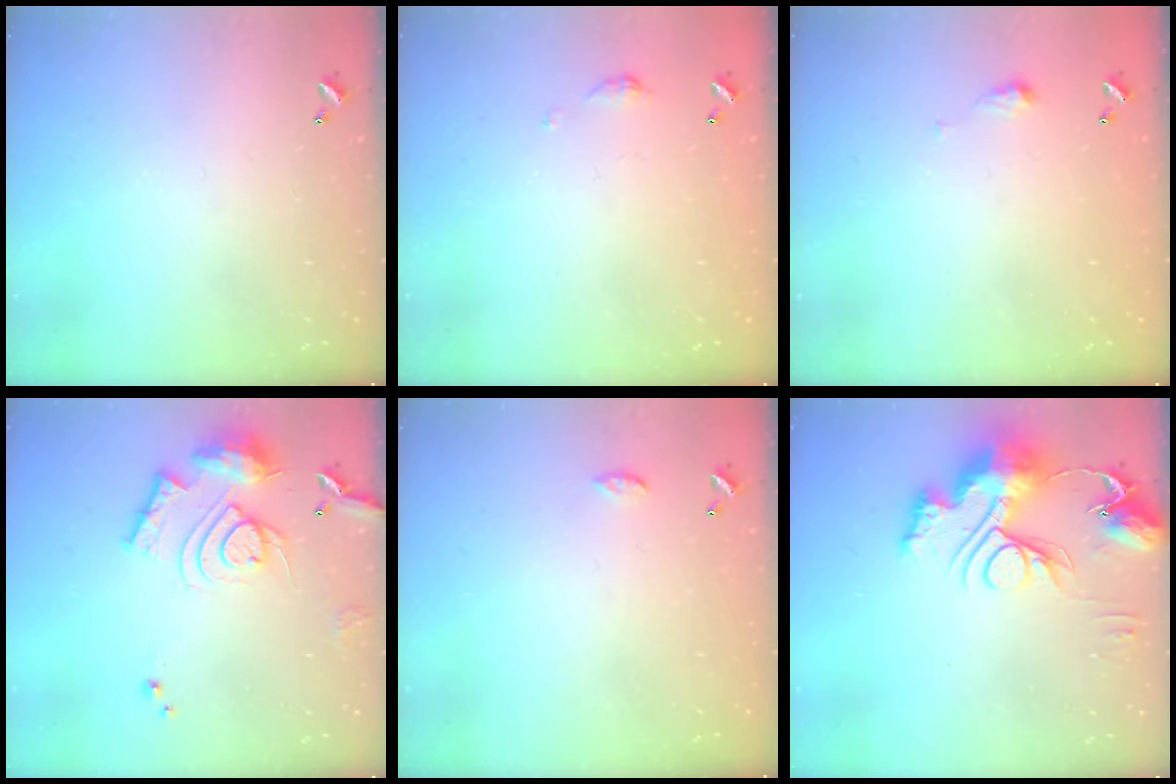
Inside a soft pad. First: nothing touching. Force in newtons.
{"total": 3.7, "press": 3.6, "slide": 0.5}
{"total": 2.9, "press": 2.9, "slide": 0.5}
{"total": 14.4, "press": 14.3, "slide": 1.6}
{"total": 3.5, "press": 3.5, "slide": 0.5}
{"total": 16.7, "press": 16.6, "slide": 1.8}